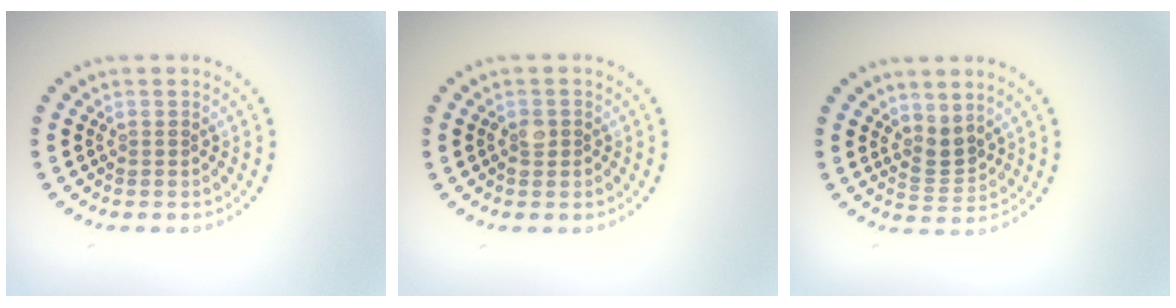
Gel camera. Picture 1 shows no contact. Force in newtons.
{"total": 1.4, "press": 1.4, "slide": 0.4}
{"total": 2.3, "press": 1.6, "slide": 1.6}